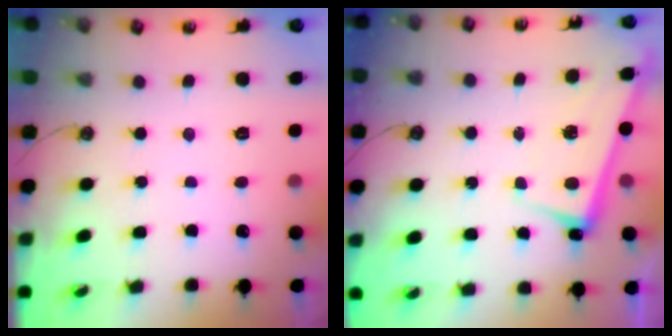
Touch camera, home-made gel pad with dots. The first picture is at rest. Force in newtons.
{"total": 2.6, "press": 2.5, "slide": 0.7}